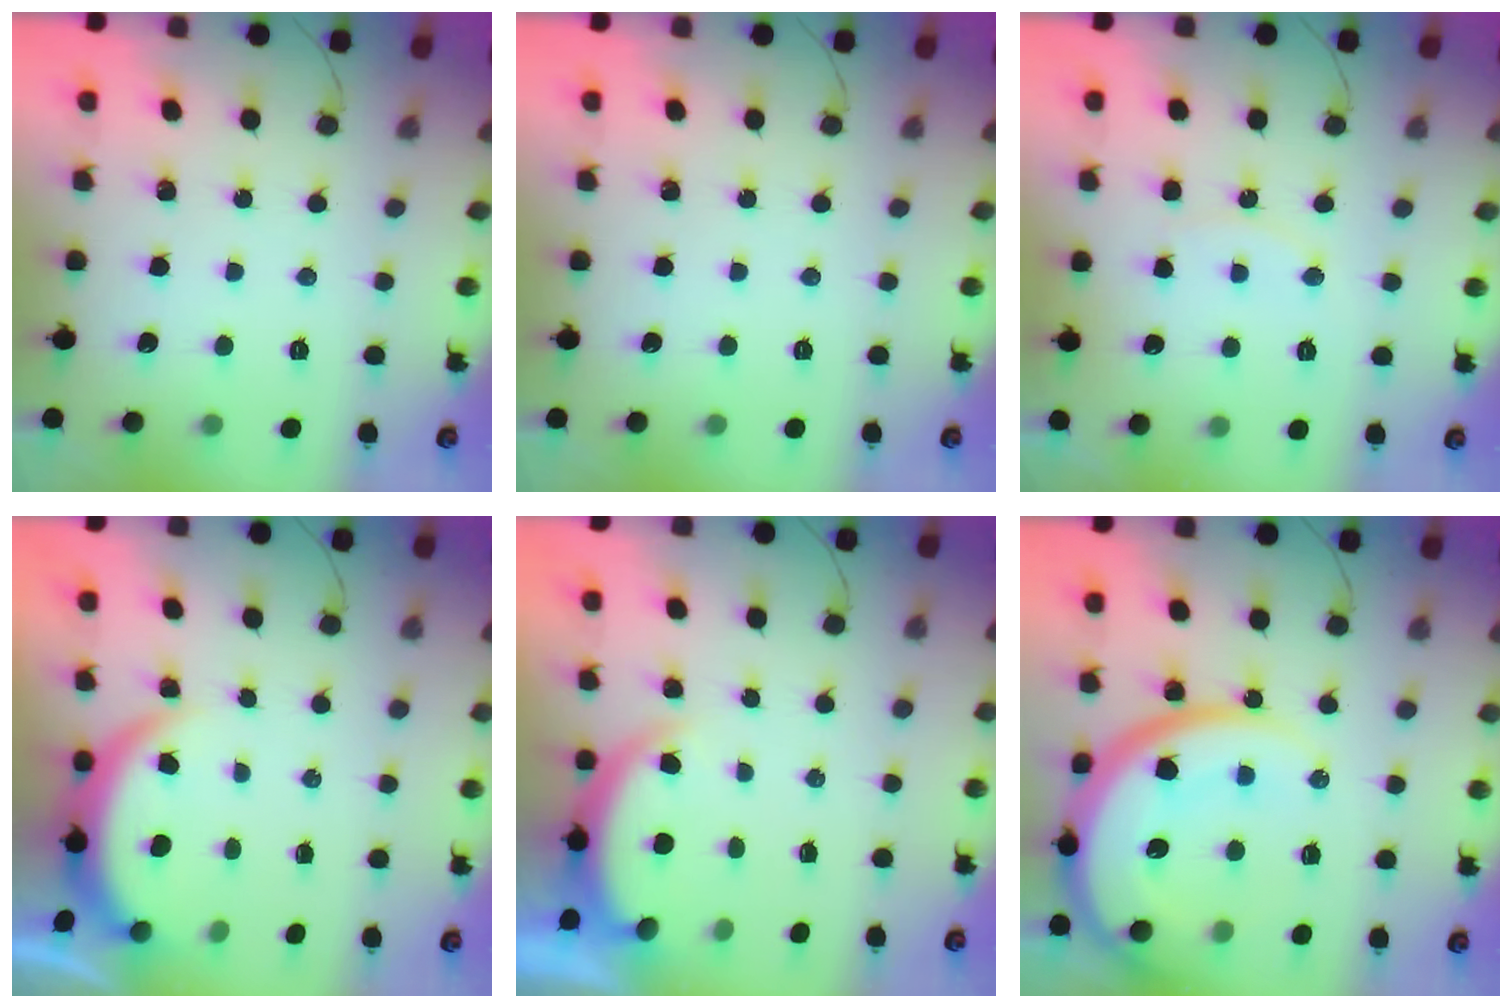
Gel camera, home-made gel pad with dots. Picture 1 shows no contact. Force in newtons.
{"total": 0.0}
{"total": 5.9, "press": 5.9, "slide": 0.6}
{"total": 3.9, "press": 3.9, "slide": 0.2}
{"total": 3.8, "press": 3.8, "slide": 0.6}
{"total": 20.9, "press": 20.8, "slide": 1.8}